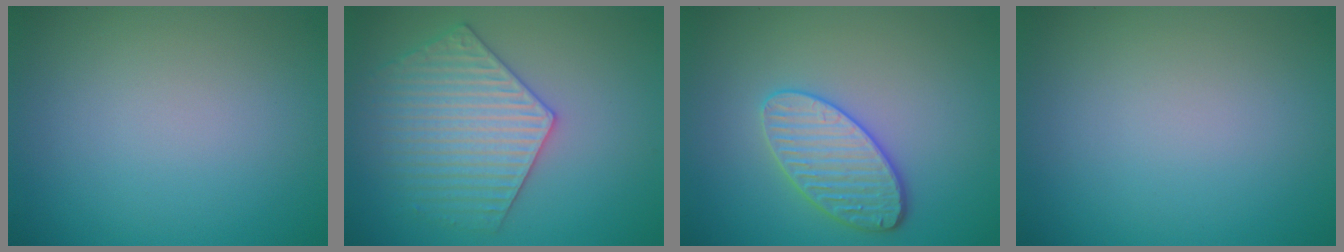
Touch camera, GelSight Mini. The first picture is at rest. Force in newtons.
{"total": 4.7, "press": 4.5, "slide": 1.3}
{"total": 3.8, "press": 3.5, "slide": 1.4}
{"total": 0.0}